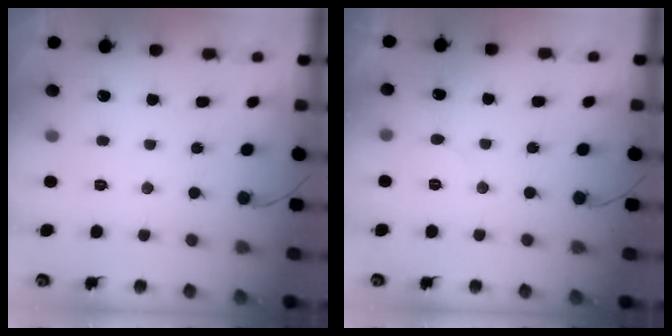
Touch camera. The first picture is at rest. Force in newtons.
{"total": 4.4, "press": 4.3, "slide": 0.4}